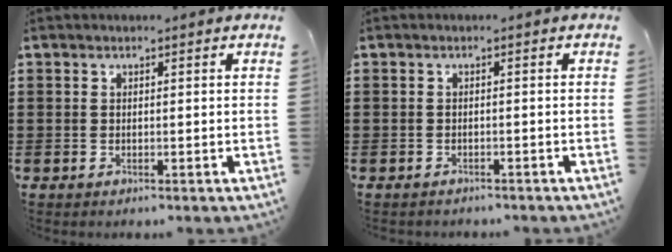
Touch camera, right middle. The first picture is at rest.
{"total": 0.7, "force": [-0.7, 0.0, 0.0], "torque": [-0.003, -0.002, -0.016]}